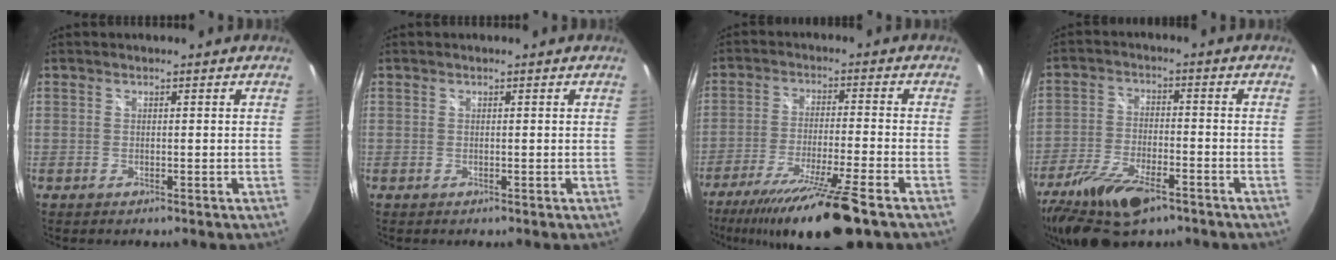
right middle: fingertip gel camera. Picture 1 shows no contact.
{"total": 0.0}
{"total": 16.3, "force": [-12.2, 0.0, 10.8], "torque": [-0.210, -0.043, -0.203]}
{"total": 14.6, "force": [-9.7, 5.9, 9.2], "torque": [-0.205, -0.030, -0.178]}